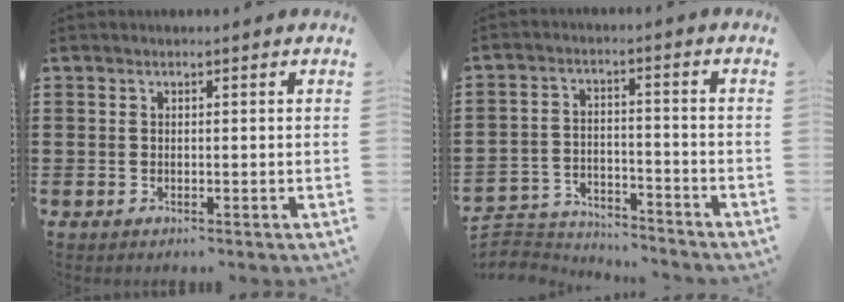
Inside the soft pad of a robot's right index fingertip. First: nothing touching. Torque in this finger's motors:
{"motor_torque": [-1.95, 0.19, -1.05, -0.21]}